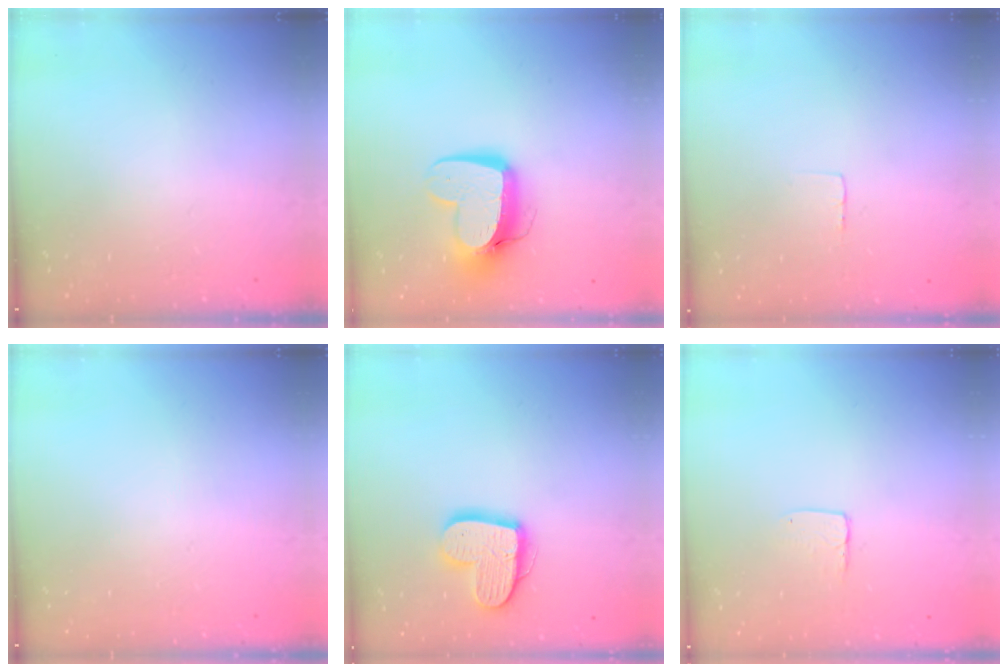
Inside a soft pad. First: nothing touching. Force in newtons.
{"total": 12.4, "press": 12.3, "slide": 1.2}
{"total": 2.3, "press": 2.3, "slide": 0.1}
{"total": 0.0}
{"total": 14.1, "press": 14.0, "slide": 1.1}
{"total": 3.6, "press": 3.6, "slide": 0.3}